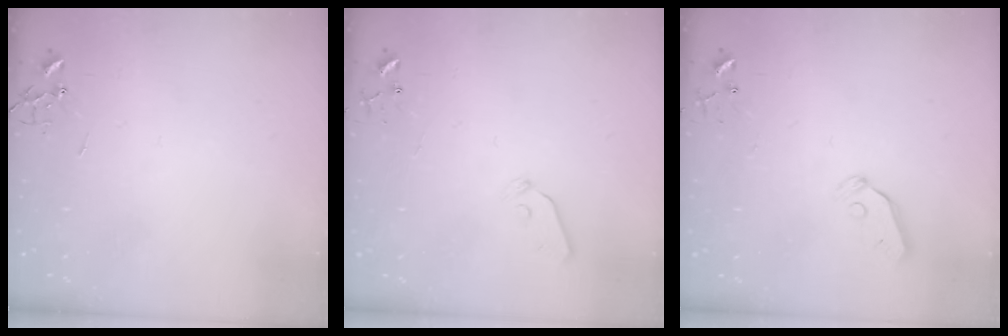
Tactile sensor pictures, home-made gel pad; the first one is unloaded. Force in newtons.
{"total": 4.4, "press": 4.3, "slide": 0.6}
{"total": 4.9, "press": 4.8, "slide": 0.9}